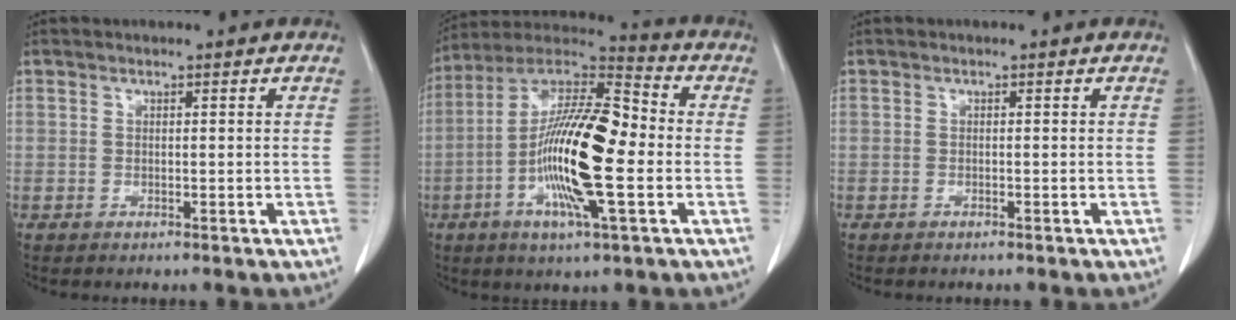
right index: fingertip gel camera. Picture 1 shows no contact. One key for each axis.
{"total": 18.1, "fx": -3.0, "fy": 3.0, "fz": 17.6, "tx": -0.336, "ty": 0.006, "tz": -0.062}
{"total": 0.0}